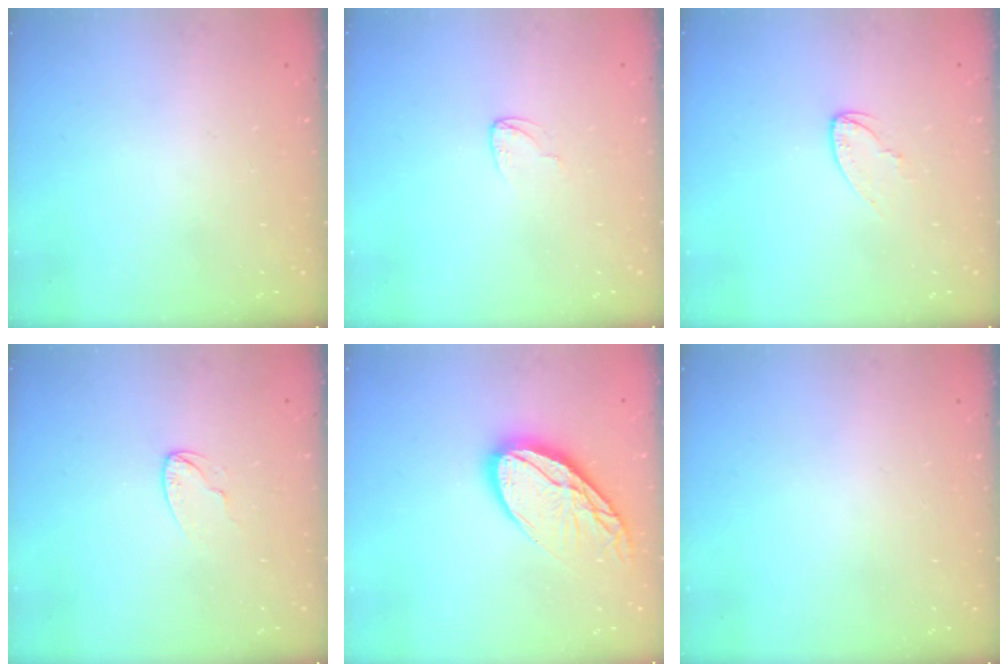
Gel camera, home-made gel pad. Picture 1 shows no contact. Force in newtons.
{"total": 3.2, "press": 3.2, "slide": 0.2}
{"total": 4.7, "press": 4.7, "slide": 0.4}
{"total": 4.1, "press": 4.1, "slide": 0.4}
{"total": 15.0, "press": 14.9, "slide": 1.4}
{"total": 0.0}